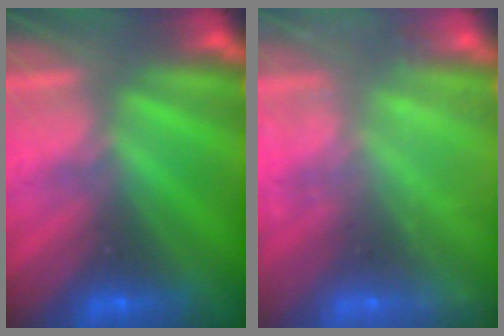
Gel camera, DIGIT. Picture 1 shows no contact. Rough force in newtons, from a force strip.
{"total": 2.3}